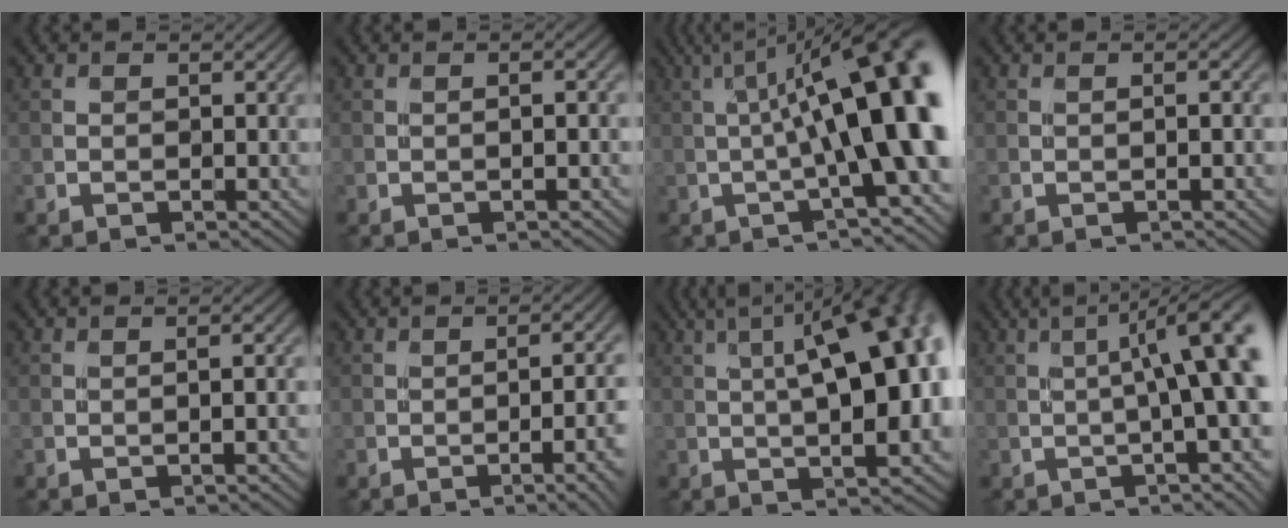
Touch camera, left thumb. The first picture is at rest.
{"total": 1.1, "force": [-0.2, -0.3, 1.1], "torque": [-0.017, 0.005, -0.006]}
{"total": 15.7, "force": [0.6, 3.5, 15.3], "torque": [-0.191, 0.029, 0.013]}
{"total": 0.9, "force": [-0.2, -0.5, 0.7], "torque": [-0.015, 0.004, -0.005]}
{"total": 2.1, "force": [-0.5, 0.0, 2.1], "torque": [-0.028, 0.007, -0.011]}
{"total": 9.5, "force": [-2.2, 2.7, 8.9], "torque": [-0.088, 0.004, -0.030]}
{"total": 15.6, "force": [2.0, 4.9, 14.6], "torque": [-0.184, 0.037, 0.022]}
{"total": 13.8, "force": [0.8, 2.6, 13.6], "torque": [-0.146, 0.029, 0.012]}